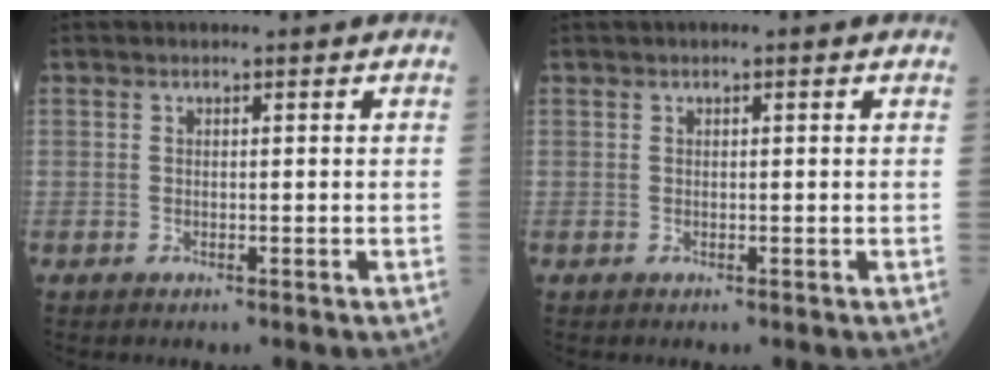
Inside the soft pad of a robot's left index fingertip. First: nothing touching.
{"total": 1.4, "force": [1.0, 0.1, 1.0], "torque": [-0.014, 0.017, 0.012]}